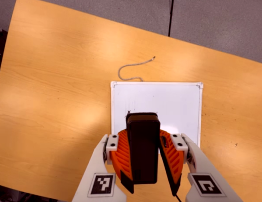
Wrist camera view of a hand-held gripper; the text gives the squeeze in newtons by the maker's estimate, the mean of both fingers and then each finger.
{"total": 9.4, "left": 9.1, "right": 9.6}